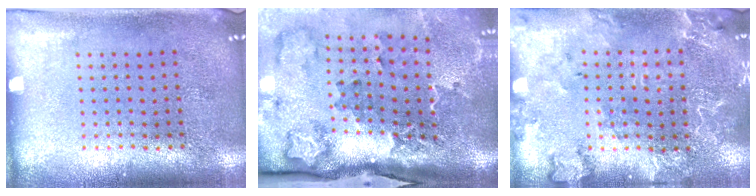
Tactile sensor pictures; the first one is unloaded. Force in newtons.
{"total": 3.0, "press": 2.2, "slide": 2.0}
{"total": 2.2, "press": 2.1, "slide": 0.5}